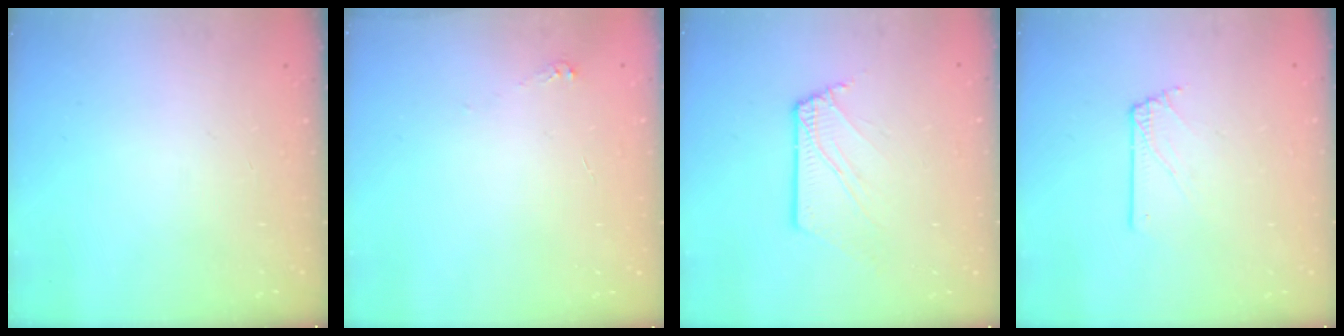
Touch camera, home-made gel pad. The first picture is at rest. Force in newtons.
{"total": 2.5, "press": 2.5, "slide": 0.3}
{"total": 3.3, "press": 3.2, "slide": 0.3}
{"total": 1.6, "press": 1.6, "slide": 0.2}